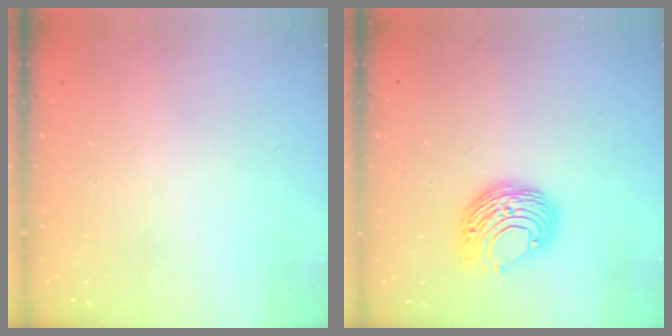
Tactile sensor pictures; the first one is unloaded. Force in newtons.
{"total": 9.2, "press": 9.2, "slide": 0.4}